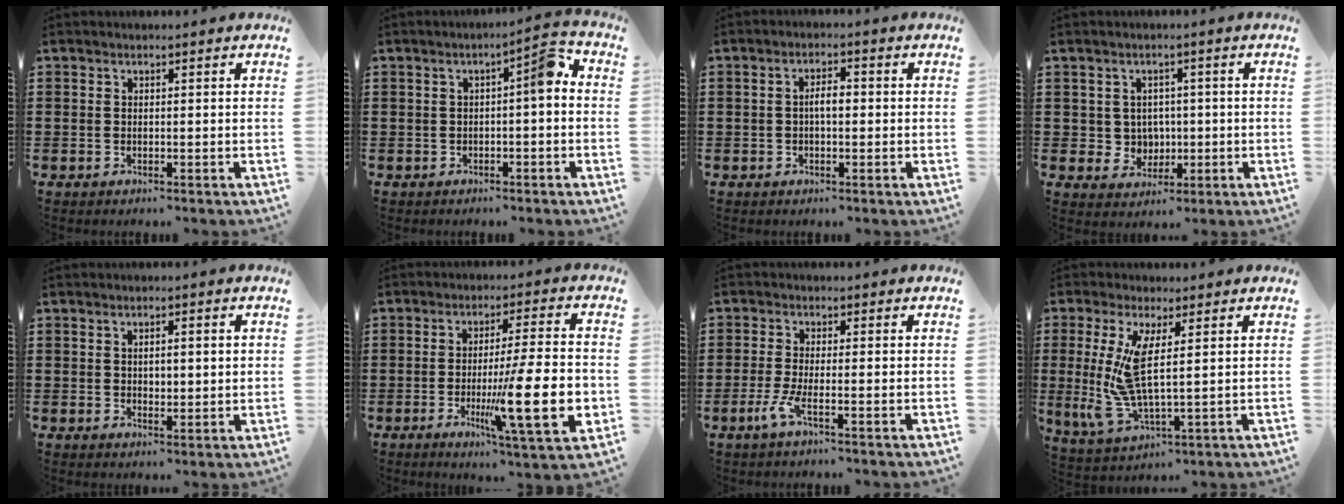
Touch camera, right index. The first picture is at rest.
{"total": 4.6, "force": [0.1, 0.9, 4.5], "torque": [-0.063, 0.001, -0.008]}
{"total": 2.9, "force": [-0.2, 1.0, 2.7], "torque": [-0.050, 0.003, -0.005]}
{"total": 3.4, "force": [0.5, 3.2, 0.7], "torque": [-0.031, 0.009, 0.006]}
{"total": 1.7, "force": [0.3, 0.6, 1.6], "torque": [-0.031, 0.004, 0.004]}
{"total": 15.4, "force": [-3.2, 2.5, 14.8], "torque": [-0.236, -0.017, -0.050]}
{"total": 3.6, "force": [-1.7, 0.4, 3.1], "torque": [-0.081, -0.013, -0.040]}
{"total": 9.3, "force": [2.0, 2.7, 8.6], "torque": [-0.196, -0.018, 0.037]}